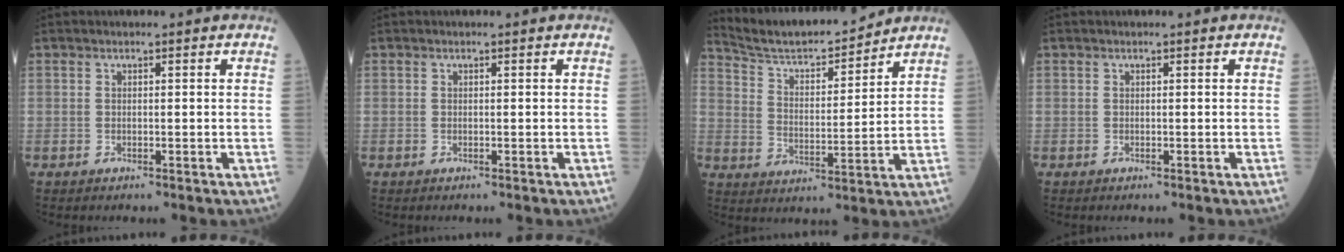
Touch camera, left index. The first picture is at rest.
{"total": 0.0}
{"total": 13.0, "force": [12.4, 1.2, 3.5], "torque": [-0.067, 0.004, 0.214]}
{"total": 0.0}